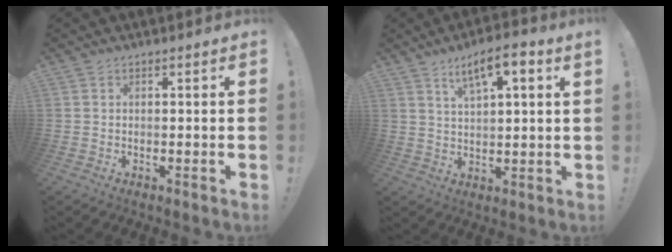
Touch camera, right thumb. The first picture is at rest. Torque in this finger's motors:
{"motor_torque": [0.52, 0.58, 0.12, 0.14, 0.03]}